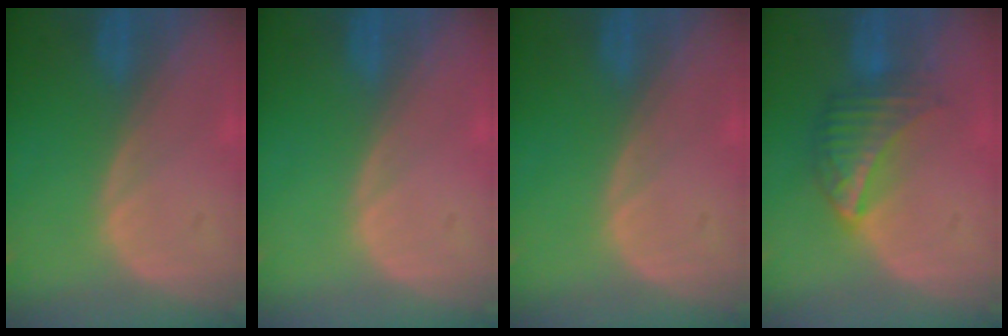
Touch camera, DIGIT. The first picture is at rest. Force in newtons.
{"total": 0.0}
{"total": 0.0}
{"total": 6.4, "press": 5.9, "slide": 2.3}